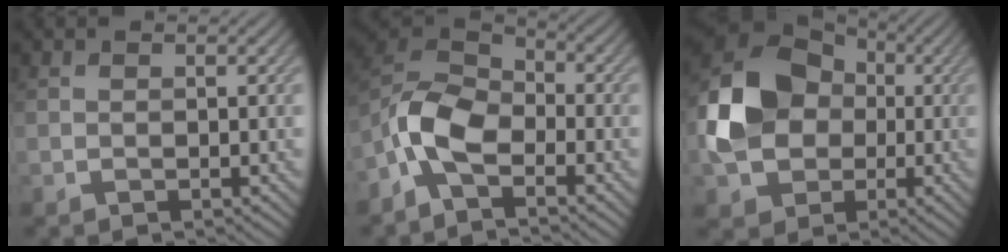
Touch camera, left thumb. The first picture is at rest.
{"total": 8.8, "force": [-4.3, 4.4, 6.2], "torque": [-0.134, 0.004, -0.105]}
{"total": 12.7, "force": [-0.4, 10.2, 7.6], "torque": [-0.179, 0.008, -0.020]}